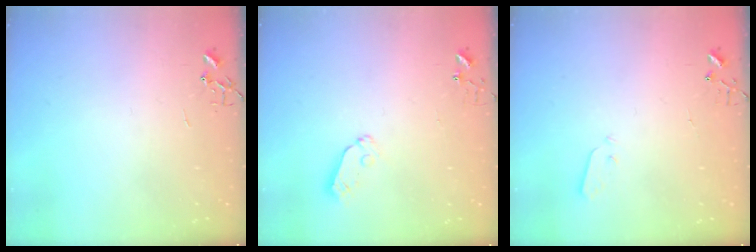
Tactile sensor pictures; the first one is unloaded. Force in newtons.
{"total": 5.5, "press": 5.5, "slide": 0.6}
{"total": 2.0, "press": 2.0, "slide": 0.4}